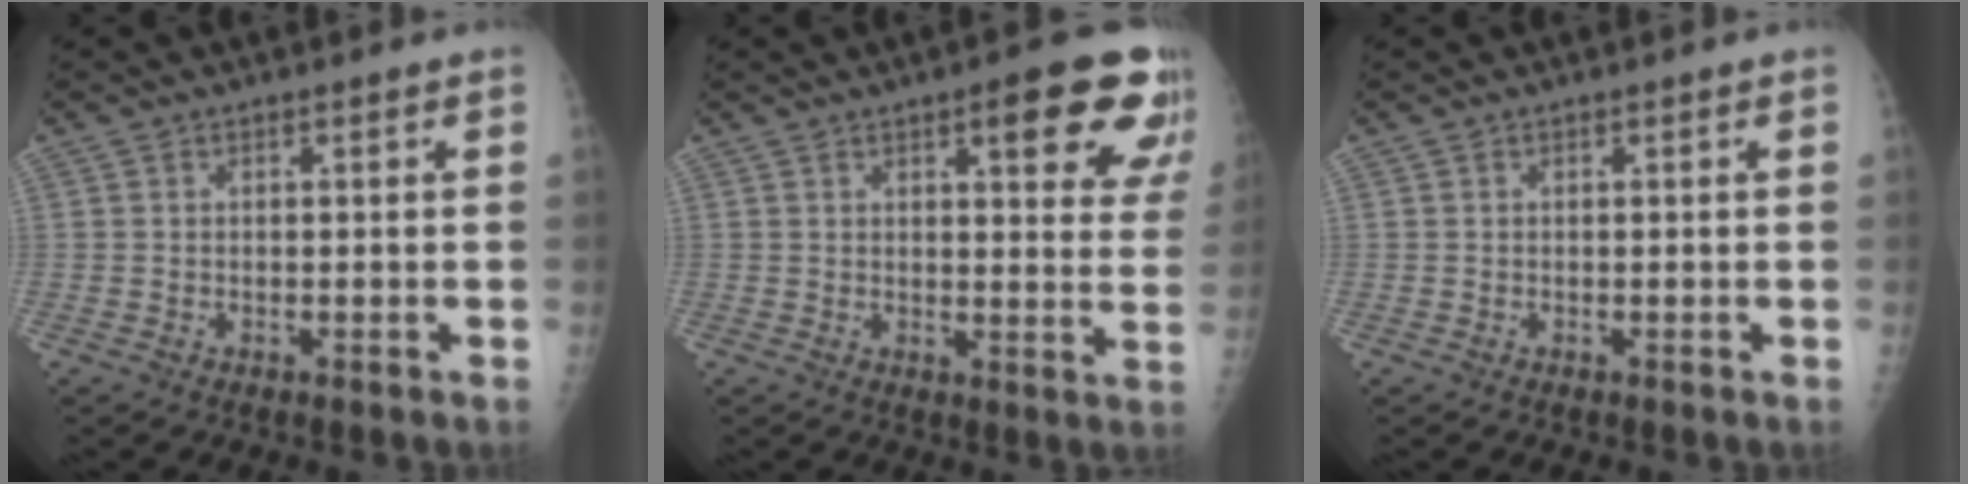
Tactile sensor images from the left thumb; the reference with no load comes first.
{"total": 14.2, "force": [7.8, 4.2, 11.1], "torque": [-0.100, -0.033, 0.087]}
{"total": 0.0}